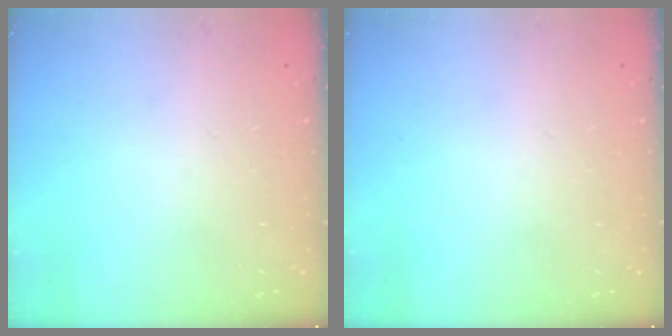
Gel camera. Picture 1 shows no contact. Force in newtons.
{"total": 0.0}